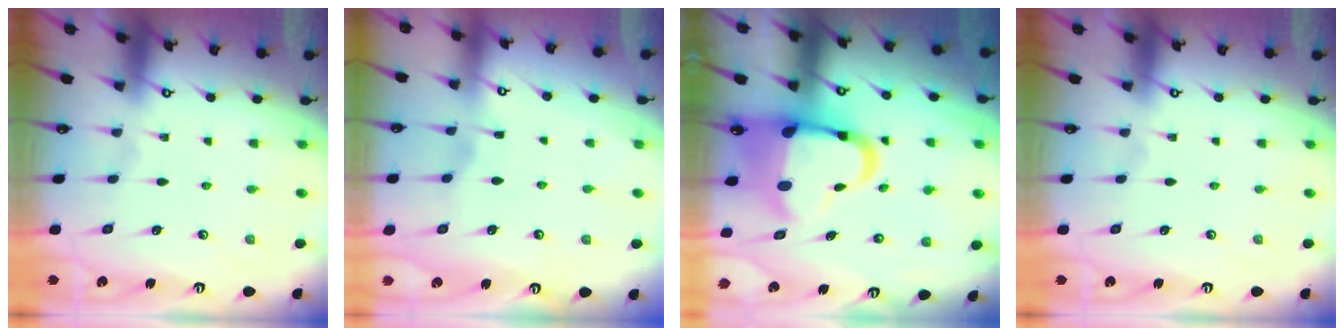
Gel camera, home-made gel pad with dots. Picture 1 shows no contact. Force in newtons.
{"total": 2.8, "press": 2.8, "slide": 0.4}
{"total": 13.1, "press": 13.0, "slide": 2.0}
{"total": 0.0}